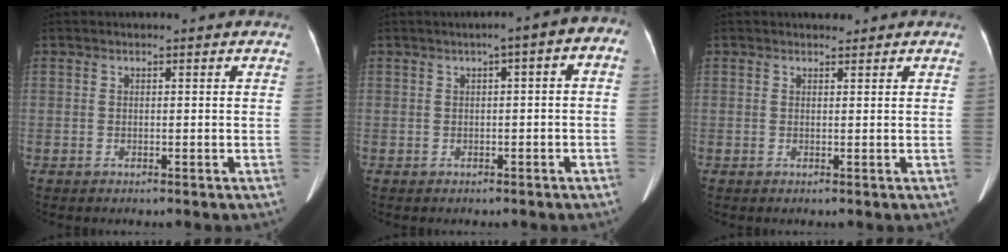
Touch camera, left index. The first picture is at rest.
{"total": 4.3, "force": [0.3, 1.3, 4.1], "torque": [-0.048, 0.028, -0.006]}
{"total": 0.9, "force": [0.9, 0.4, 0.0], "torque": [-0.005, -0.001, 0.012]}